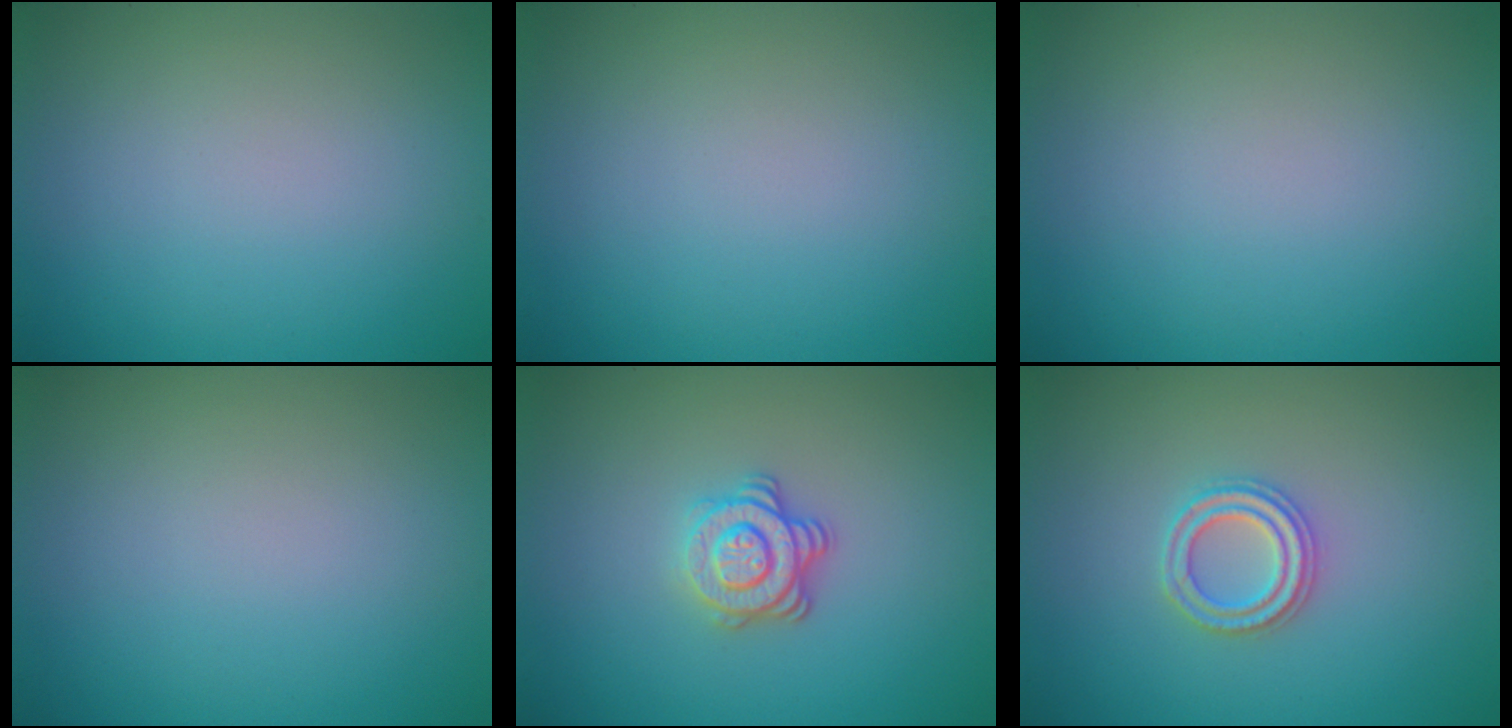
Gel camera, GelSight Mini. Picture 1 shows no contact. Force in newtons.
{"total": 0.0}
{"total": 0.0}
{"total": 0.0}
{"total": 3.4, "press": 2.9, "slide": 1.8}
{"total": 2.3, "press": 2.2, "slide": 0.4}